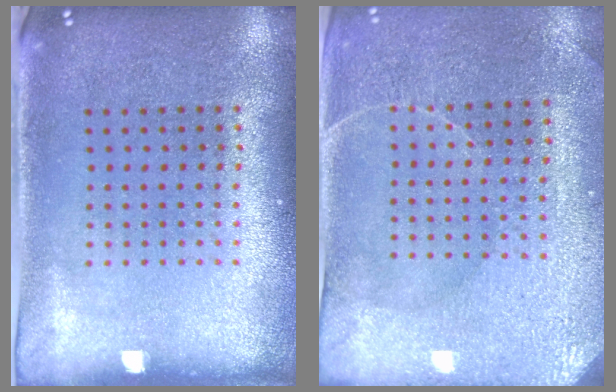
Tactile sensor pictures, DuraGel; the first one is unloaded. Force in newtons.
{"total": 3.2, "press": 3.2, "slide": 0.1}